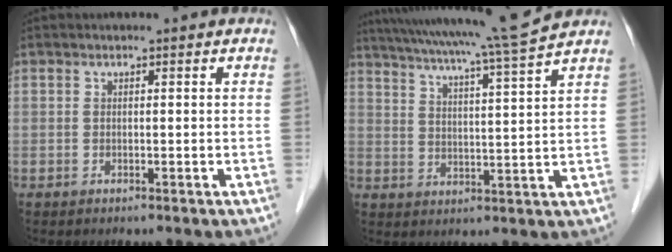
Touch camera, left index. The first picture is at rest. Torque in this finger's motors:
{"motor_torque": [0.88, -1.16, 0.47, 0.08]}